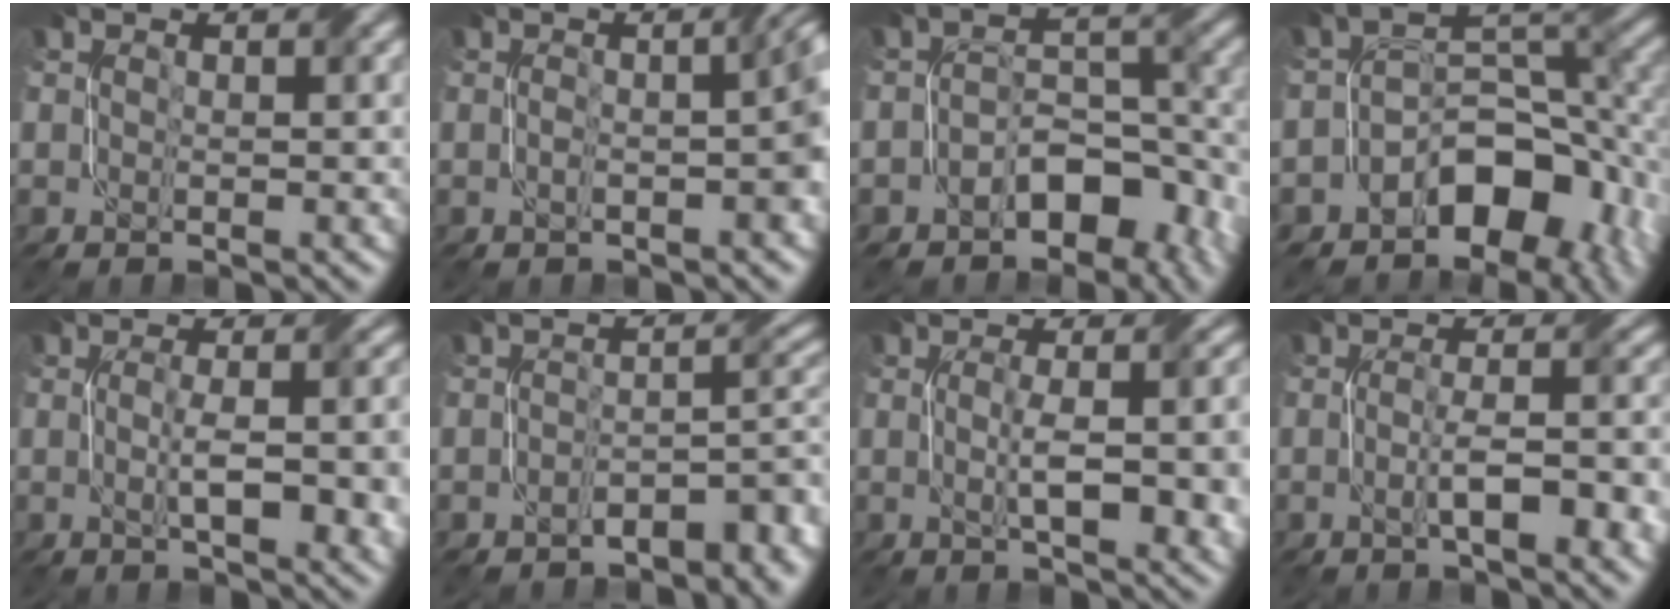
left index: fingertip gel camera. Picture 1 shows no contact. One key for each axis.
{"total": 4.8, "fx": -0.5, "fy": 1.4, "fz": 4.5, "tx": -0.053, "ty": 0.009, "tz": -0.006}
{"total": 6.4, "fx": -3.3, "fy": 3.7, "fz": 4.0, "tx": -0.044, "ty": 0.001, "tz": -0.056}
{"total": 9.4, "fx": -5.1, "fy": 5.7, "fz": 5.5, "tx": -0.062, "ty": -0.008, "tz": -0.082}
{"total": 7.3, "fx": -0.7, "fy": 2.1, "fz": 6.9, "tx": -0.090, "ty": -0.004, "tz": -0.004}
{"total": 4.6, "fx": -2.9, "fy": 1.8, "fz": 3.0, "tx": -0.039, "ty": 0.003, "tz": -0.047}
{"total": 8.0, "fx": -0.6, "fy": 2.4, "fz": 7.6, "tx": -0.095, "ty": -0.001, "tz": -0.003}
{"total": 5.8, "fx": -1.2, "fy": 1.2, "fz": 5.6, "tx": -0.087, "ty": 0.000, "tz": -0.019}